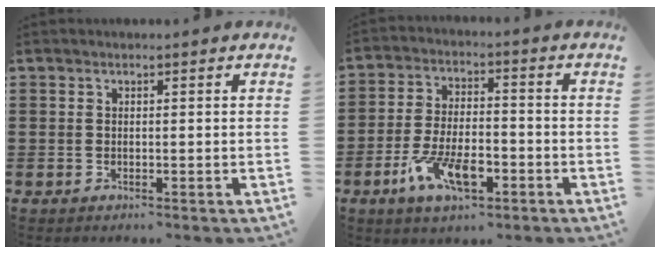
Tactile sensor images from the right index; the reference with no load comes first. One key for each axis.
{"total": 9.1, "fx": -4.4, "fy": 3.8, "fz": 7.0, "tx": -0.149, "ty": 0.000, "tz": -0.079}